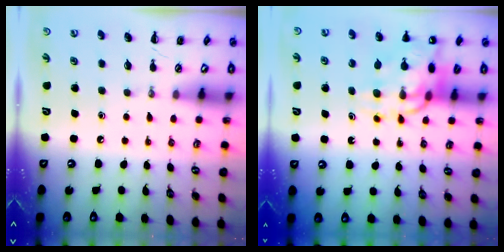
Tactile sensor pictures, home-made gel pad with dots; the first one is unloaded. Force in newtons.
{"total": 14.5, "press": 14.1, "slide": 3.4}